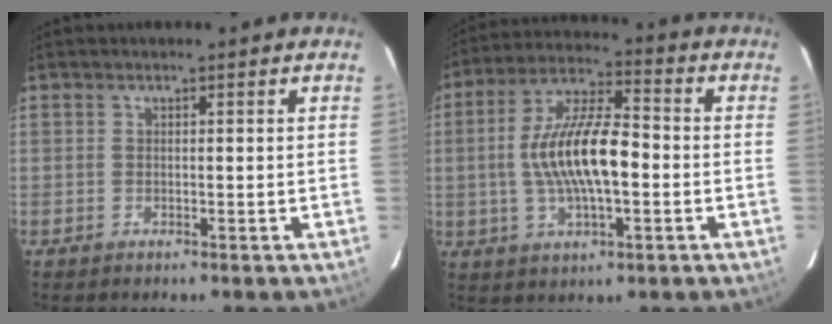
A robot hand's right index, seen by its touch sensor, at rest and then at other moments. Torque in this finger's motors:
{"motor_torque": [0.64, -0.08, 0.55, 0.21]}